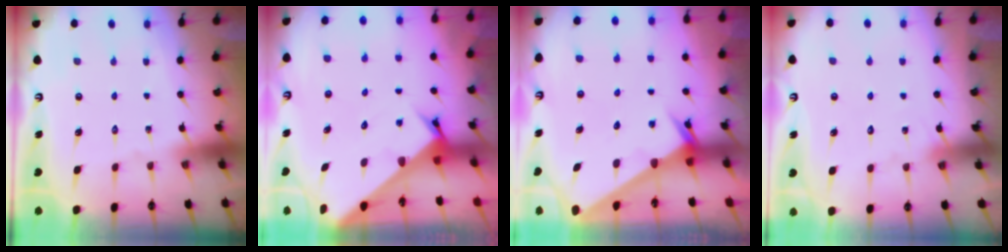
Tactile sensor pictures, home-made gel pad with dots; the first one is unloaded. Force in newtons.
{"total": 2.8, "press": 2.8, "slide": 0.2}
{"total": 2.6, "press": 2.6, "slide": 0.0}
{"total": 5.0, "press": 5.0, "slide": 0.5}